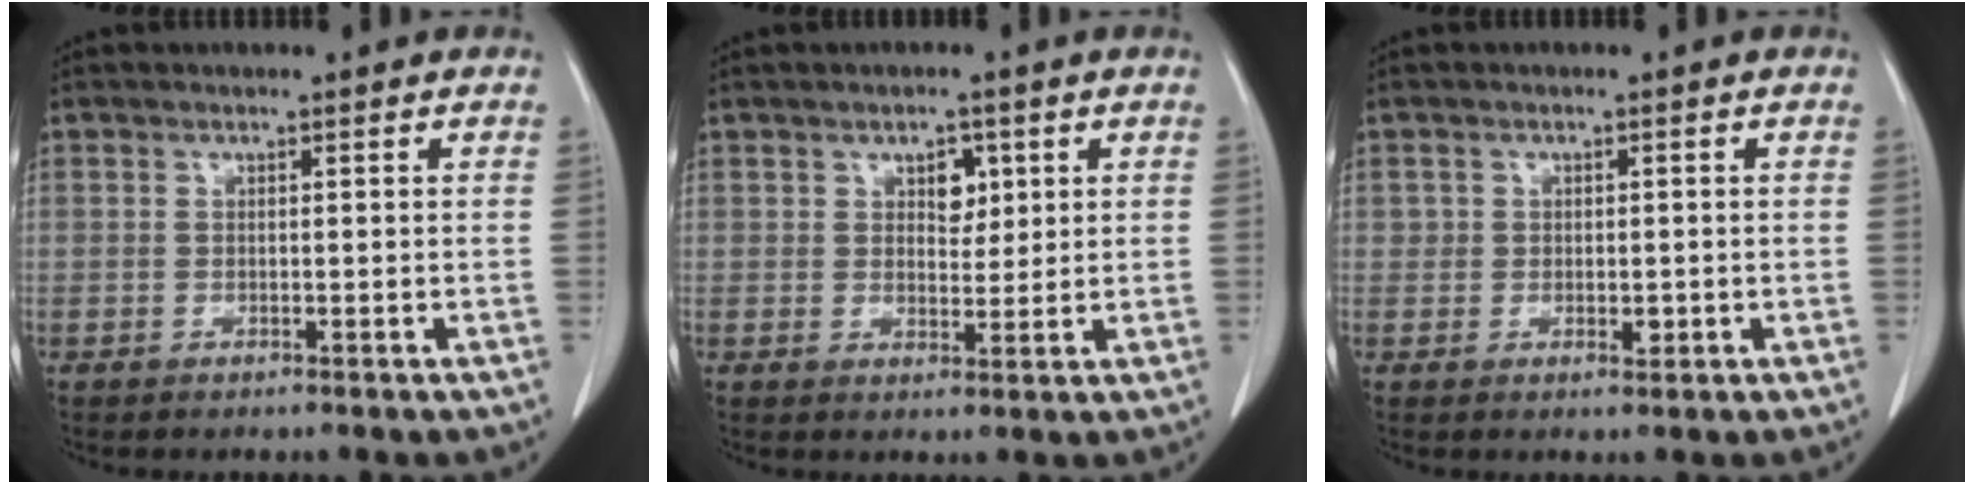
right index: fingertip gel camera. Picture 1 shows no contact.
{"total": 3.4, "force": [1.4, 2.1, 2.2], "torque": [-0.029, 0.003, 0.021]}
{"total": 1.9, "force": [-0.3, 1.4, 1.3], "torque": [-0.015, 0.002, 0.000]}